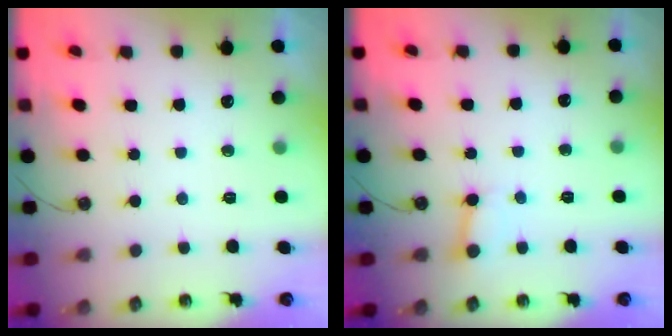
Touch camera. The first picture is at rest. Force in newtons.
{"total": 2.7, "press": 2.7, "slide": 0.3}